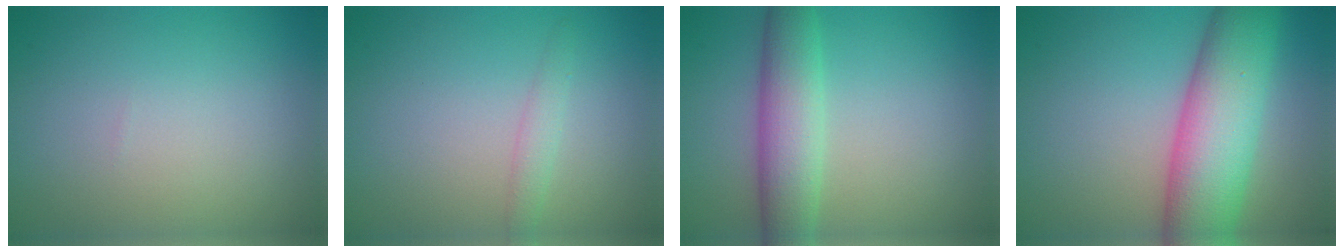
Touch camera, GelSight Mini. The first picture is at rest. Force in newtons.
{"total": 1.4, "press": 1.4, "slide": 0.0}
{"total": 5.4, "press": 5.4, "slide": 0.2}
{"total": 10.5, "press": 10.5, "slide": 0.2}